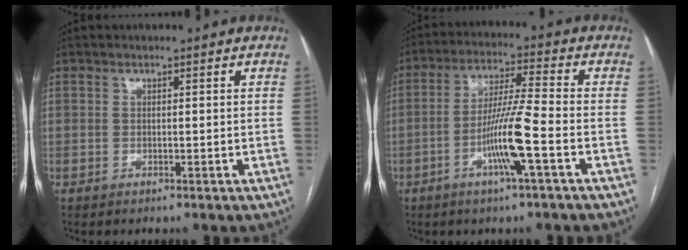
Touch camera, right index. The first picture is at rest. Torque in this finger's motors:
{"motor_torque": [1.39, -0.45, 0.73, 0.13]}